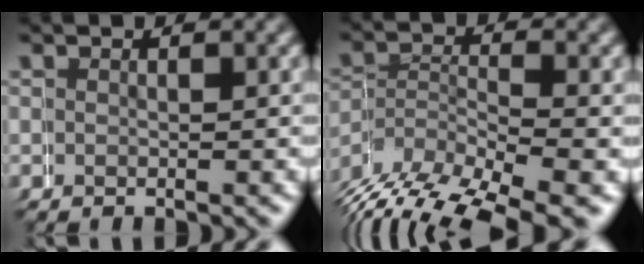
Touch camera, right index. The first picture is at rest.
{"total": 6.9, "force": [-4.5, 4.0, 3.4], "torque": [-0.075, -0.029, -0.058]}